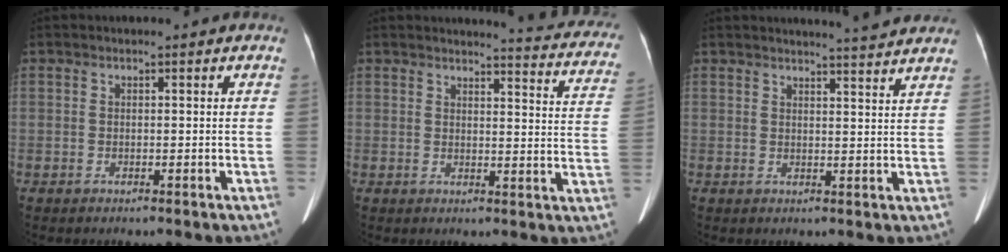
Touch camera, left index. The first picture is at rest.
{"total": 14.4, "force": [13.8, 1.2, 3.6], "torque": [-0.020, -0.086, 0.121]}
{"total": 6.6, "force": [6.3, -0.7, 1.9], "torque": [-0.036, -0.004, 0.069]}